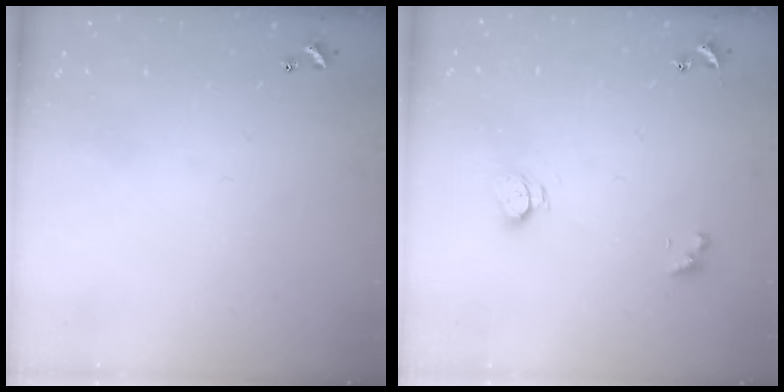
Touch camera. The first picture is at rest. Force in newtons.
{"total": 2.5, "press": 2.5, "slide": 0.4}